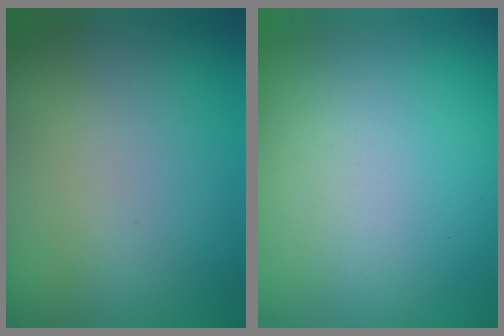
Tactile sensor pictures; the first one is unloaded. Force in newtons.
{"total": 0.0}